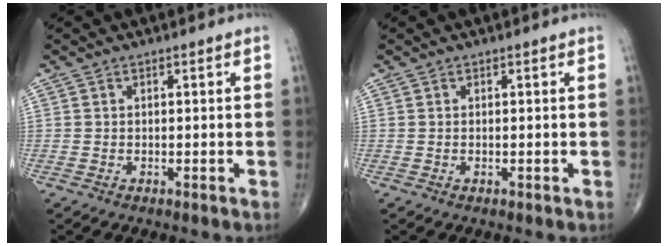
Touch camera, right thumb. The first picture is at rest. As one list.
[{"total": 0.0}]